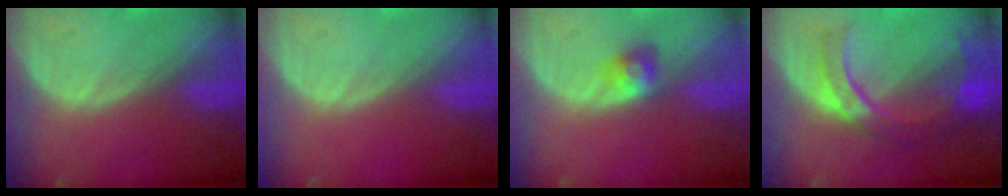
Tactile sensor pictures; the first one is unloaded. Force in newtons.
{"total": 0.0}
{"total": 2.8, "press": 2.6, "slide": 1.2}
{"total": 9.1, "press": 7.8, "slide": 4.7}